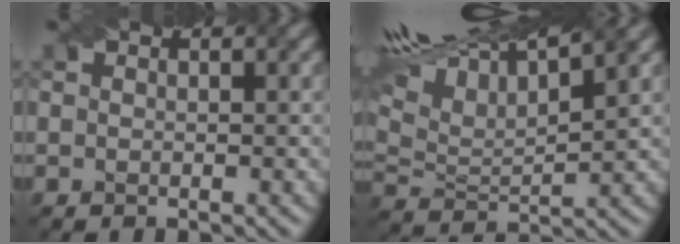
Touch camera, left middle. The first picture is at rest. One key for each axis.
{"total": 11.0, "fx": 7.8, "fy": 2.7, "fz": 7.2, "tx": -0.152, "ty": 0.039, "tz": 0.129}